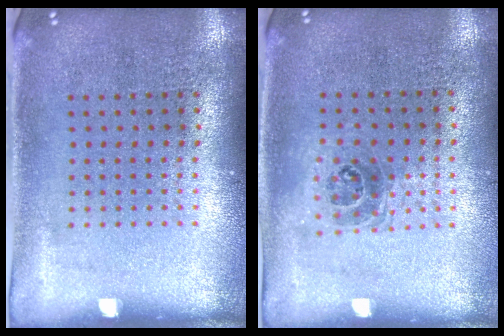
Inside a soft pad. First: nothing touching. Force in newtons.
{"total": 1.0, "press": 0.9, "slide": 0.4}